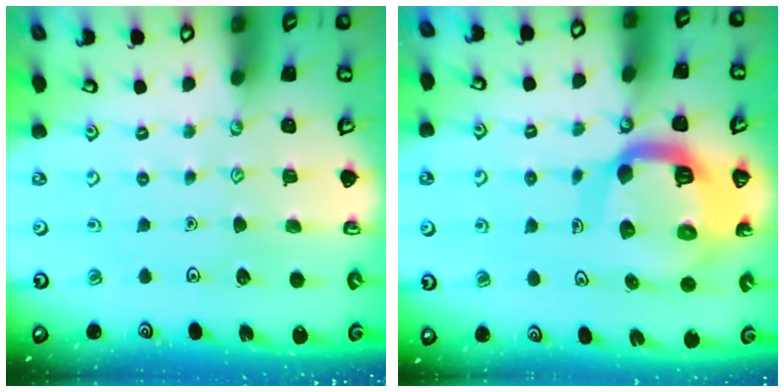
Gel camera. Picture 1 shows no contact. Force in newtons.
{"total": 15.5, "press": 15.4, "slide": 1.7}